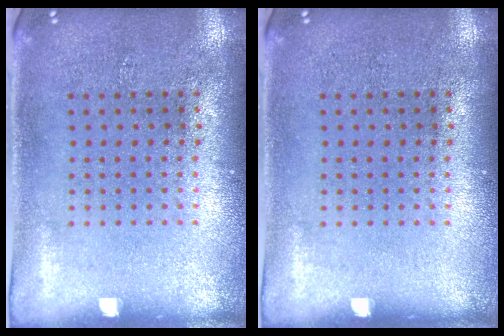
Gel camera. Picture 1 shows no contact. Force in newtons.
{"total": 0.0}